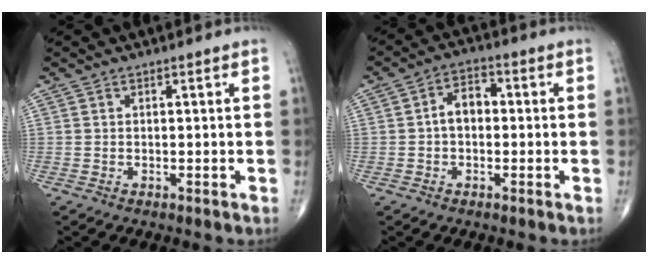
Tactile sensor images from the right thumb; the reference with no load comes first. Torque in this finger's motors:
{"motor_torque": [0.76, 0.93, 0.74, 0.10, 0.04]}